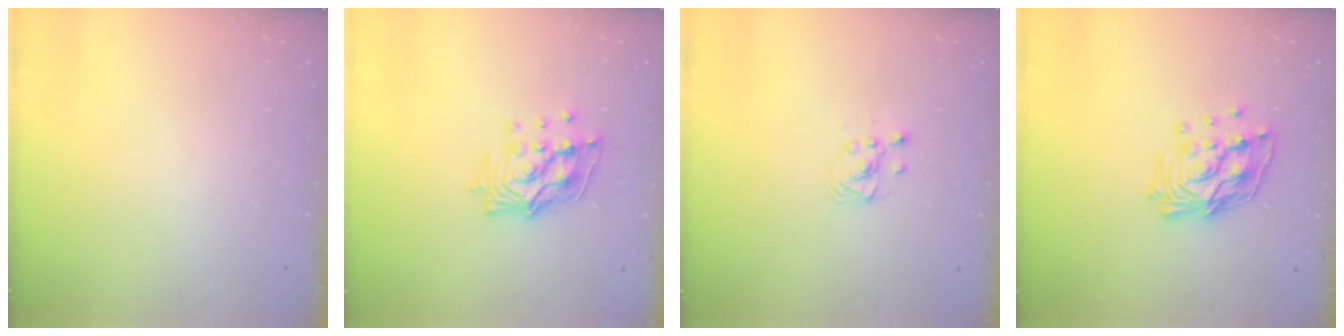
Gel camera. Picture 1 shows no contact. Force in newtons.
{"total": 13.3, "press": 13.2, "slide": 1.1}
{"total": 2.9, "press": 2.9, "slide": 0.4}
{"total": 15.1, "press": 14.9, "slide": 1.9}